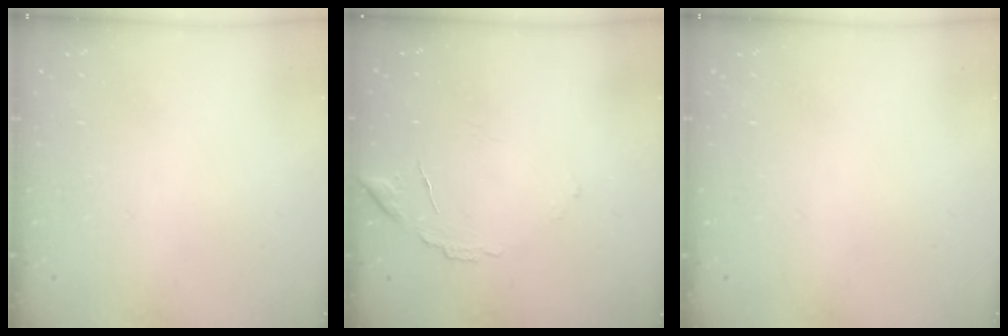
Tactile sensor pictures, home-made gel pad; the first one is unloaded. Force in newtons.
{"total": 9.5, "press": 9.5, "slide": 0.6}
{"total": 0.0}